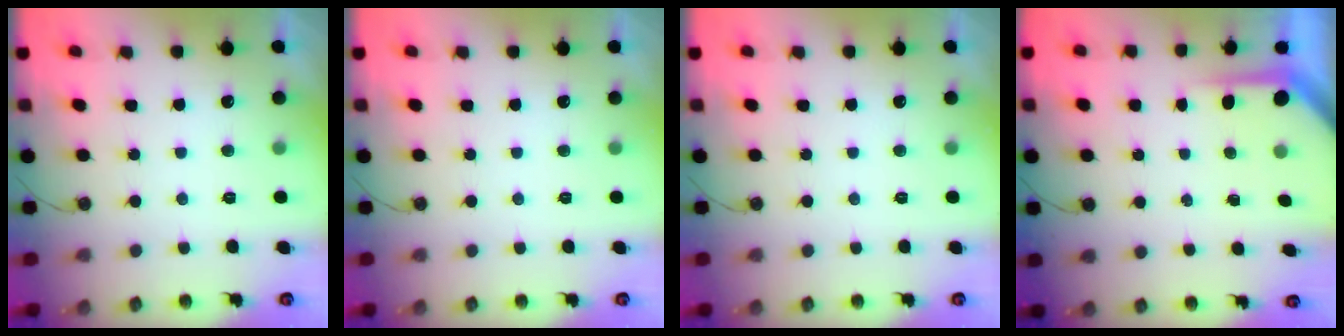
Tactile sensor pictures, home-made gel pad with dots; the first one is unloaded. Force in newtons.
{"total": 0.0}
{"total": 0.0}
{"total": 4.3, "press": 4.2, "slide": 0.4}